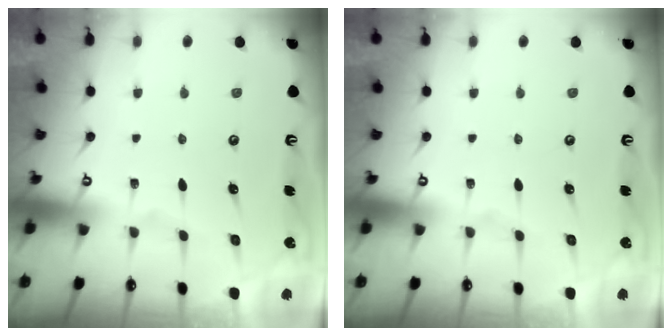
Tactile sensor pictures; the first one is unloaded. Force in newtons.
{"total": 0.0}